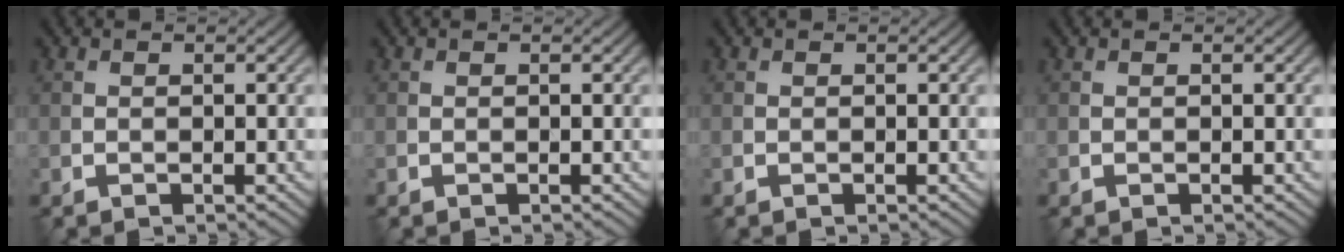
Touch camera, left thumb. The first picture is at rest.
{"total": 0.0}
{"total": 0.0}
{"total": 0.0}